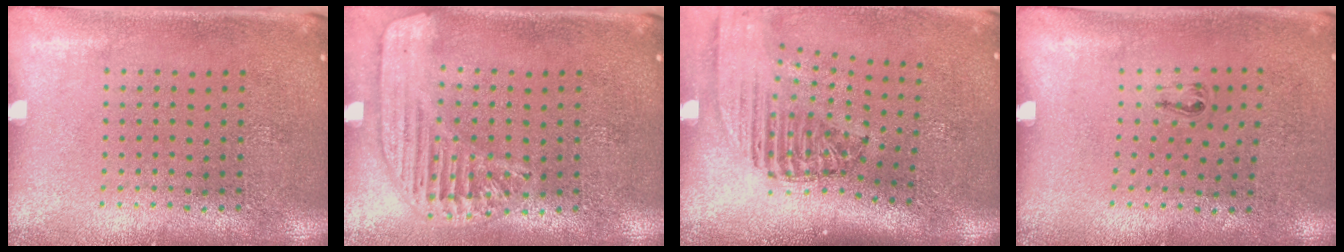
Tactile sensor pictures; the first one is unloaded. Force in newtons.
{"total": 1.7, "press": 1.6, "slide": 0.5}
{"total": 2.4, "press": 1.8, "slide": 1.6}
{"total": 0.5, "press": 0.2, "slide": 0.5}